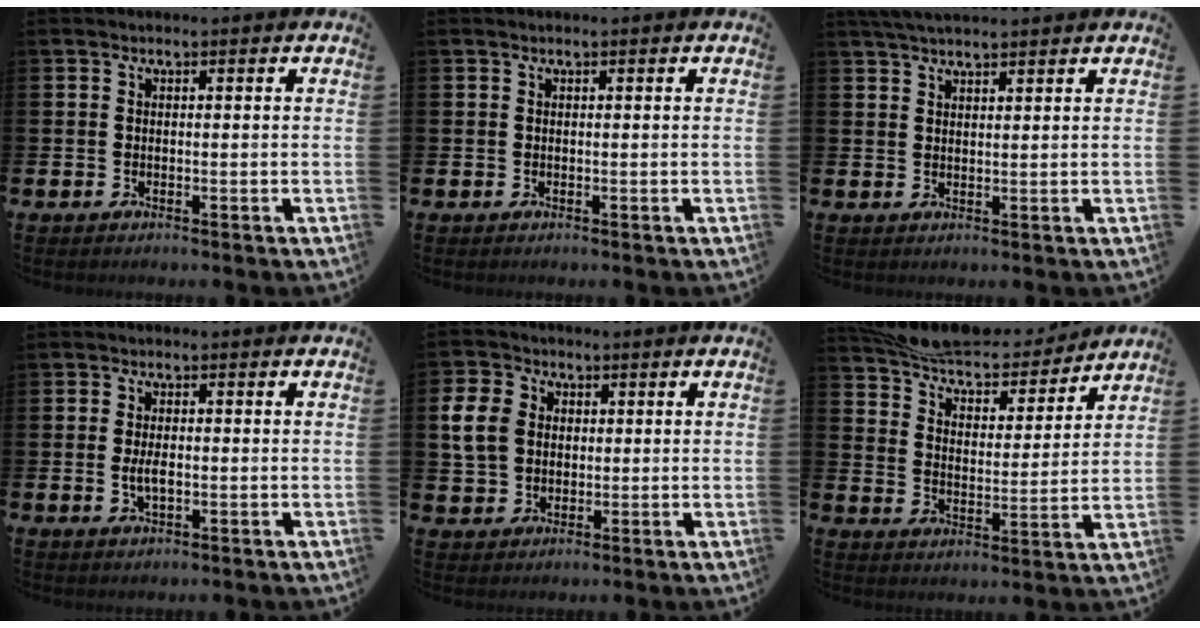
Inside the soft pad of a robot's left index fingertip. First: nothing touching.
{"total": 0.0}
{"total": 3.3, "force": [3.1, 0.5, 1.1], "torque": [-0.027, -0.007, 0.058]}
{"total": 2.7, "force": [-0.2, 1.2, 2.4], "torque": [-0.030, -0.005, -0.008]}
{"total": 6.5, "force": [1.7, 5.6, 3.0], "torque": [-0.074, 0.018, 0.030]}
{"total": 9.0, "force": [8.5, 1.6, 2.4], "torque": [-0.077, -0.059, 0.150]}